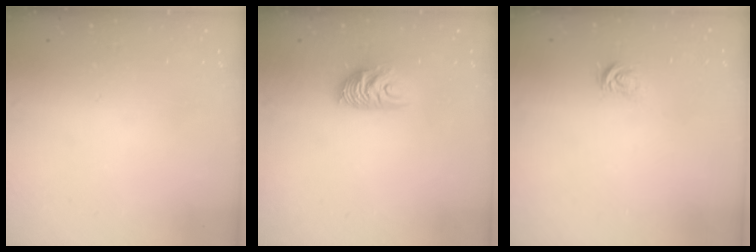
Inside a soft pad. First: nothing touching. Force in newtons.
{"total": 9.0, "press": 9.0, "slide": 0.6}
{"total": 2.6, "press": 2.6, "slide": 0.3}